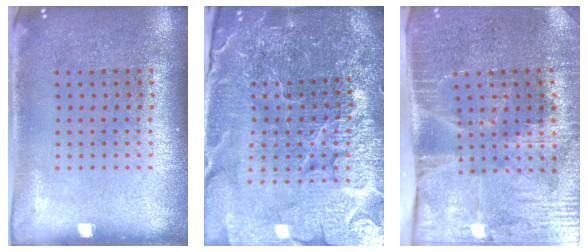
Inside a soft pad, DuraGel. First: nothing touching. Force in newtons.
{"total": 6.1, "press": 5.4, "slide": 2.8}
{"total": 4.3, "press": 3.6, "slide": 2.3}